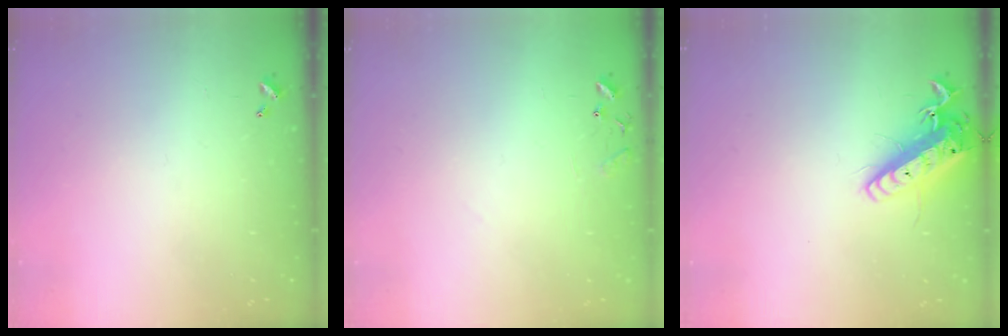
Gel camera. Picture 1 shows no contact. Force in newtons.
{"total": 8.3, "press": 8.3, "slide": 0.6}
{"total": 15.2, "press": 14.9, "slide": 3.0}